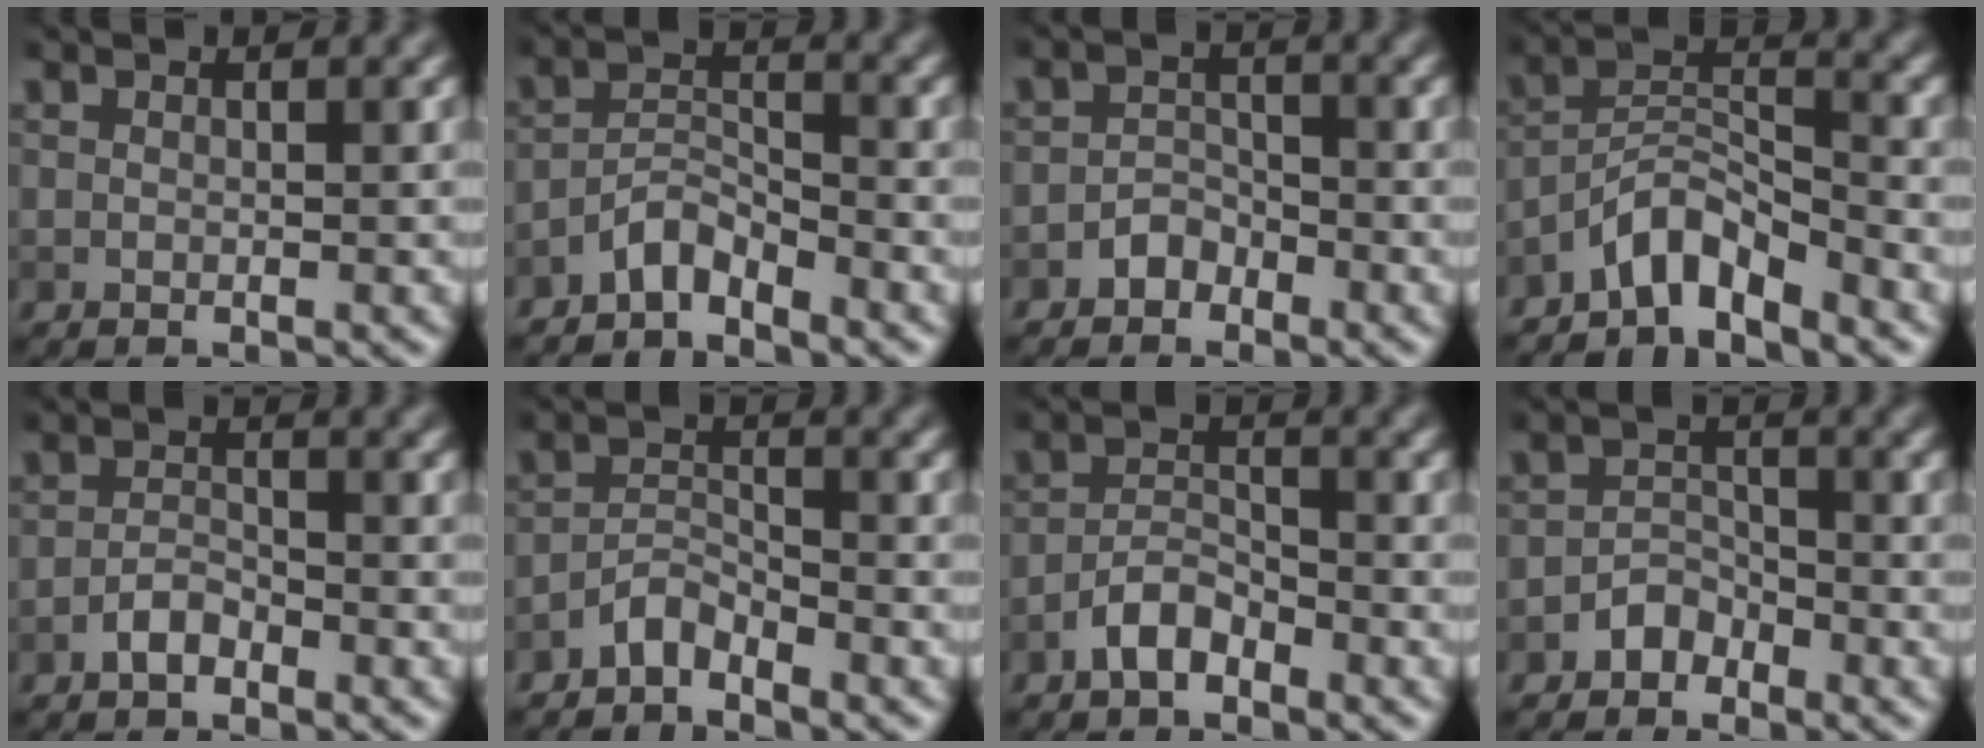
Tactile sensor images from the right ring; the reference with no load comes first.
{"total": 2.7, "force": [-2.4, 0.6, 1.0], "torque": [-0.019, 0.011, -0.051]}
{"total": 1.8, "force": [-1.3, 1.1, 0.5], "torque": [-0.003, 0.009, -0.025]}
{"total": 4.3, "force": [-3.6, 1.1, 2.1], "torque": [-0.032, 0.011, -0.077]}
{"total": 1.8, "force": [-1.3, 0.7, 1.0], "torque": [-0.020, 0.006, -0.029]}
{"total": 2.3, "force": [-2.1, 0.5, 0.8], "torque": [-0.014, 0.009, -0.045]}
{"total": 2.8, "force": [-2.0, 1.1, 1.5], "torque": [-0.028, 0.010, -0.044]}
{"total": 2.0, "force": [-1.6, 1.2, 0.5], "torque": [-0.003, 0.011, -0.031]}